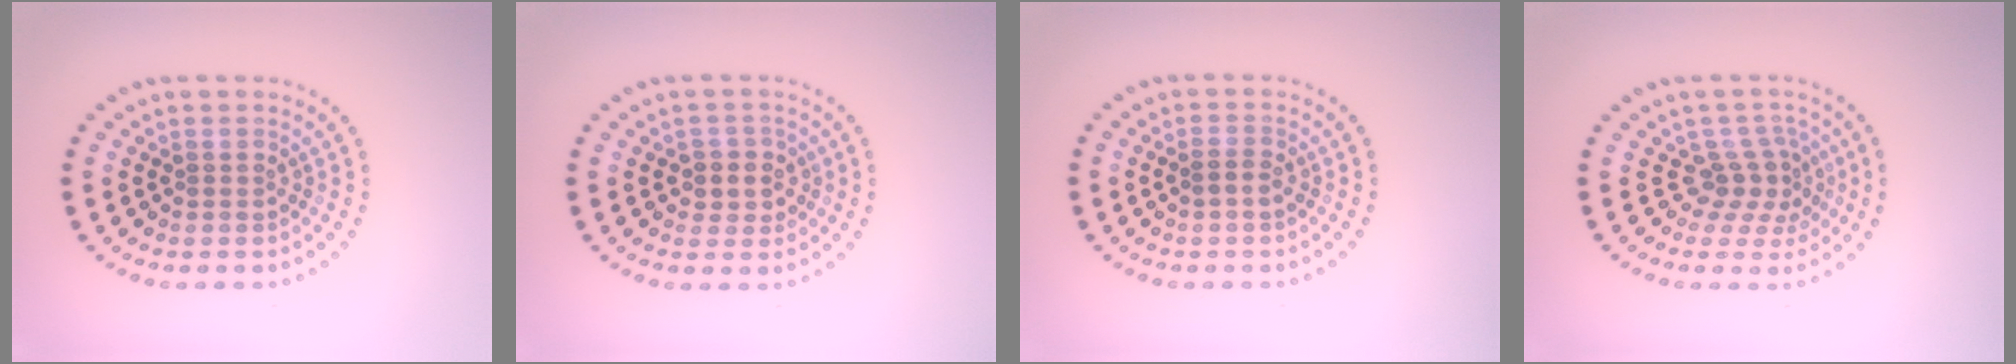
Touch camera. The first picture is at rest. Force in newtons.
{"total": 2.5, "press": 2.2, "slide": 1.1}
{"total": 1.2, "press": 1.1, "slide": 0.4}
{"total": 3.0, "press": 2.0, "slide": 2.2}